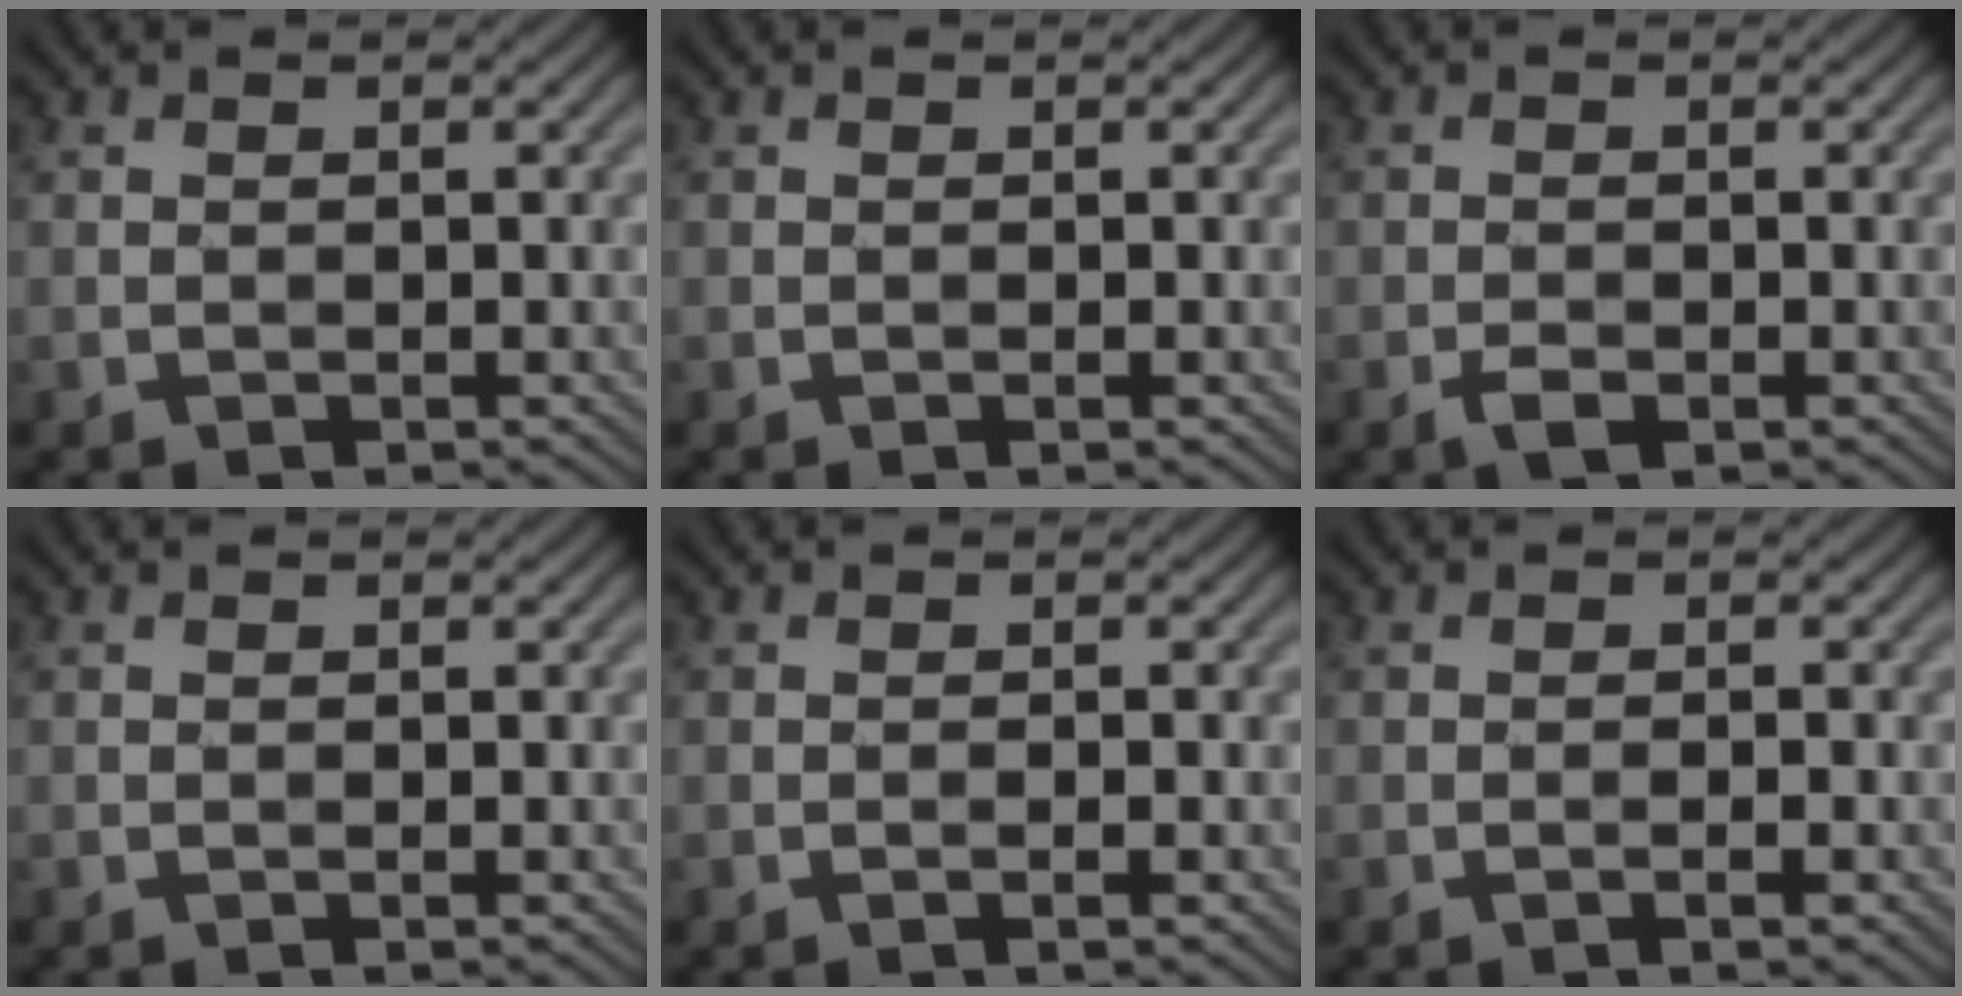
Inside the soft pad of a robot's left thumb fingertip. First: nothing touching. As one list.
[{"total": 0.0}, {"total": 1.9, "force": [-1.0, 0.9, 1.3], "torque": [-0.023, -0.002, -0.020]}, {"total": 0.0}, {"total": 1.1, "force": [-0.5, 0.2, 1.0], "torque": [-0.015, 0.001, -0.008]}, {"total": 1.4, "force": [-0.7, 0.2, 1.3], "torque": [-0.020, 0.002, -0.012]}]